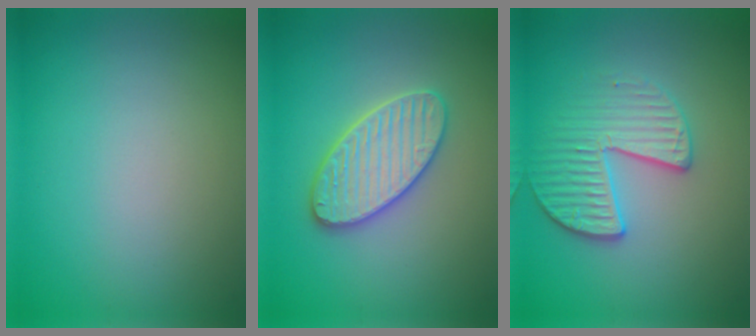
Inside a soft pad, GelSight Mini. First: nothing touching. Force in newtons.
{"total": 4.4, "press": 4.3, "slide": 0.5}
{"total": 3.4, "press": 3.3, "slide": 1.0}